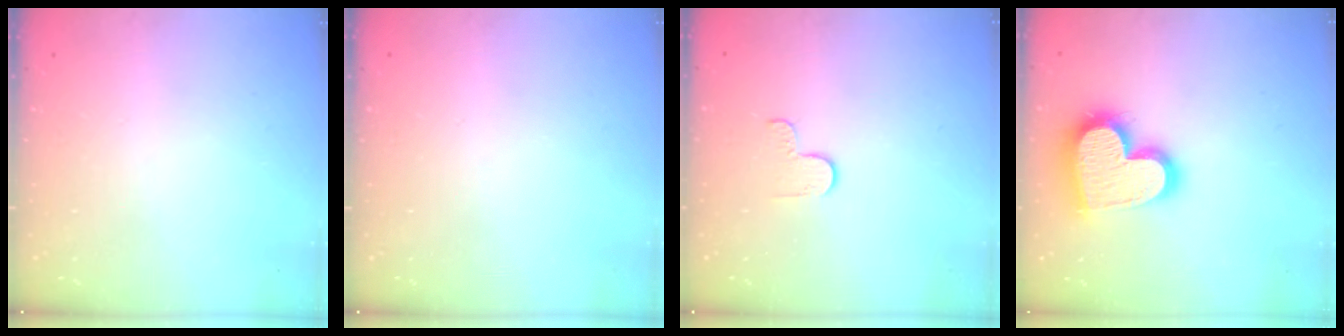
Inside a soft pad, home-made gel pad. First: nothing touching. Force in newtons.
{"total": 0.0}
{"total": 3.0, "press": 3.0, "slide": 0.4}
{"total": 20.6, "press": 20.5, "slide": 1.4}